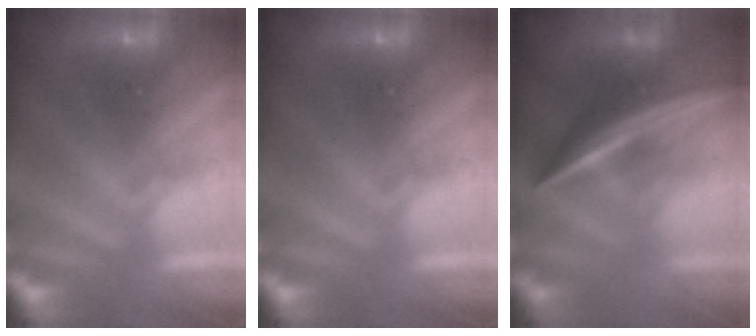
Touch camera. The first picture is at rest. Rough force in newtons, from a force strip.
{"total": 0.0}
{"total": 2.7}